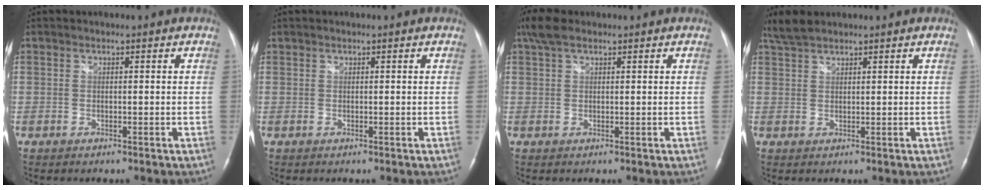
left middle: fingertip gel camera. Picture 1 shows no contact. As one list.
[{"total": 0.0}, {"total": 3.8, "force": [2.7, 1.3, 2.3], "torque": [-0.060, 0.024, 0.057]}, {"total": 3.4, "force": [3.1, 0.6, 1.3], "torque": [-0.040, 0.015, 0.067]}]